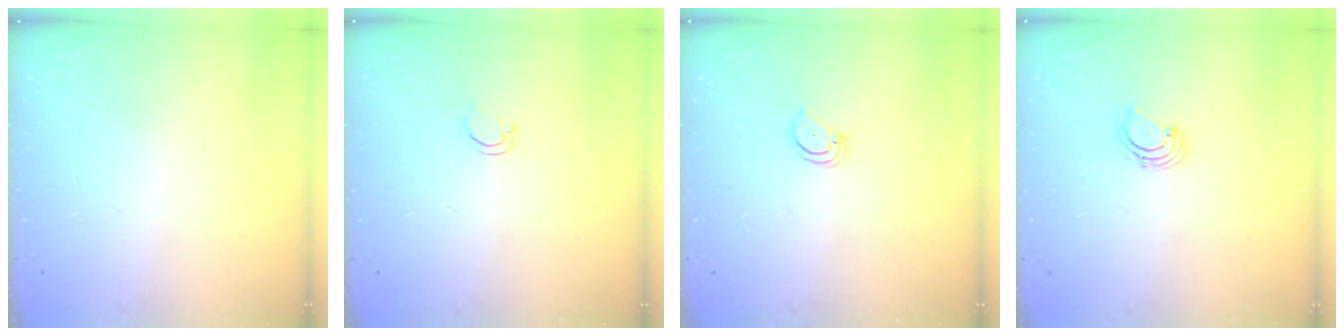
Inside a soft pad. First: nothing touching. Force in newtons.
{"total": 2.8, "press": 2.8, "slide": 0.2}
{"total": 2.7, "press": 2.7, "slide": 0.2}
{"total": 1.6, "press": 1.6, "slide": 0.2}